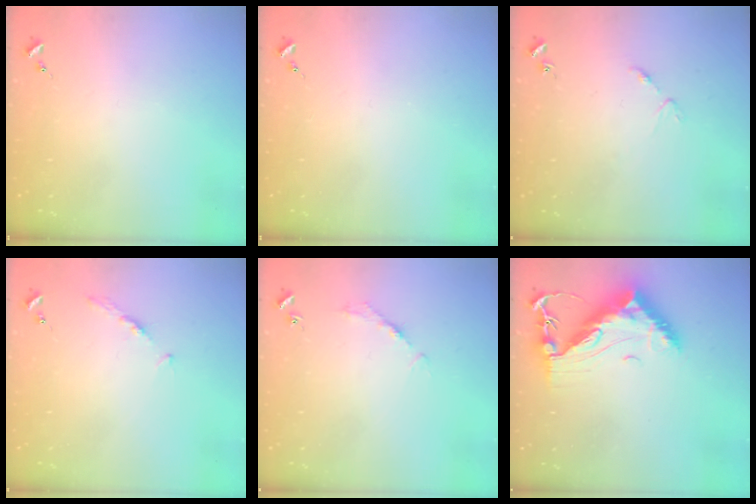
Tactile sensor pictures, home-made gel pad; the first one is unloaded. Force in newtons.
{"total": 0.0}
{"total": 3.8, "press": 3.8, "slide": 0.5}
{"total": 3.9, "press": 3.9, "slide": 0.5}
{"total": 2.7, "press": 2.7, "slide": 0.4}
{"total": 13.5, "press": 13.4, "slide": 1.3}